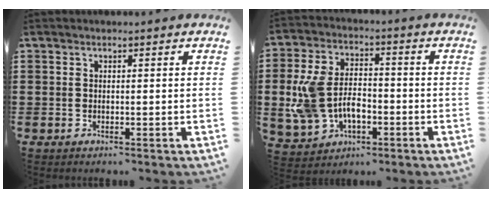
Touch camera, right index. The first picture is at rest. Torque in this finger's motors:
{"motor_torque": [1.44, -0.70, 0.75, 0.21]}